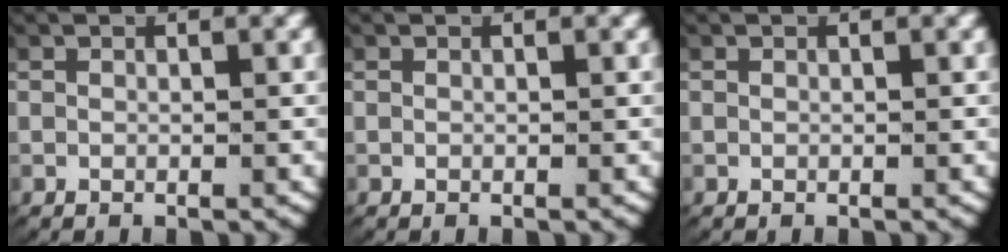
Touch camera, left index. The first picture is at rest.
{"total": 0.0}
{"total": 0.0}